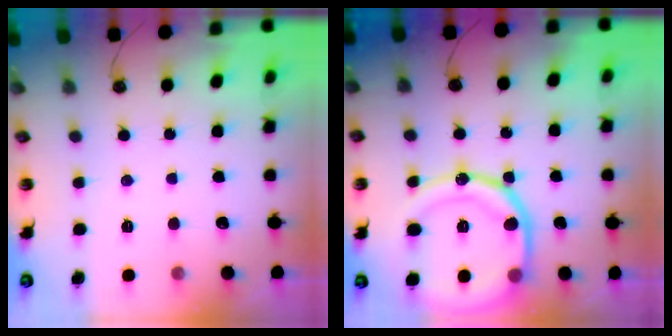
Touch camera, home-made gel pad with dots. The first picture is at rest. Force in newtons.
{"total": 19.6, "press": 19.5, "slide": 2.0}